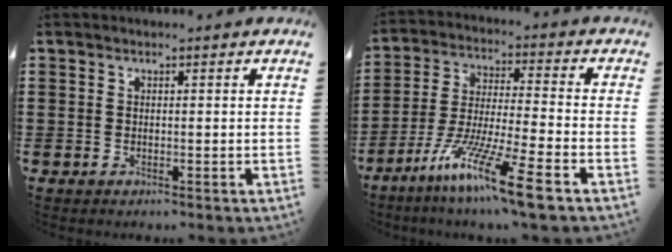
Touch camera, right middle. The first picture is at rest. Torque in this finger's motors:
{"motor_torque": [2.14, 0.00, 1.05, 0.21]}